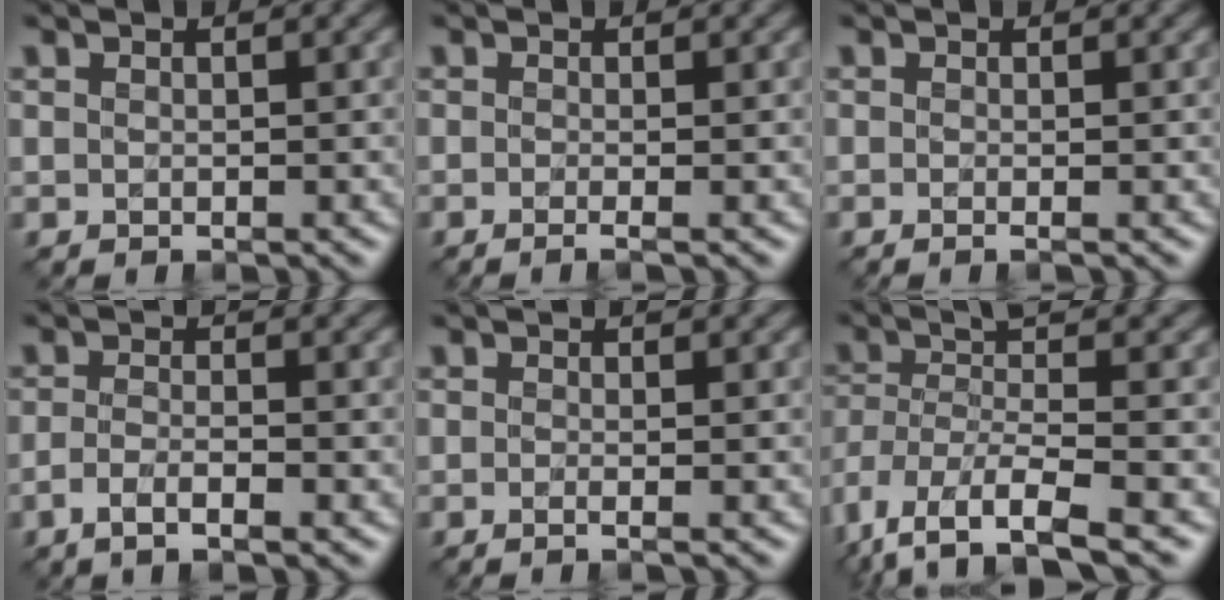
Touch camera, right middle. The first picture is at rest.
{"total": 1.6, "force": [-0.4, 0.6, 1.4], "torque": [-0.013, -0.009, -0.021]}
{"total": 1.0, "force": [-0.3, 0.3, 0.9], "torque": [-0.012, -0.009, -0.009]}
{"total": 2.6, "force": [-1.4, 0.7, 2.1], "torque": [-0.040, -0.002, -0.032]}
{"total": 1.6, "force": [-0.3, 0.7, 1.4], "torque": [-0.013, -0.013, -0.020]}
{"total": 8.6, "force": [-4.0, 3.0, 6.9], "torque": [-0.144, -0.017, -0.074]}